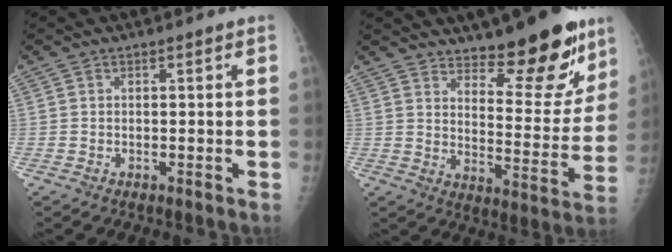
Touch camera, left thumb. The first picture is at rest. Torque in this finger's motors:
{"motor_torque": [0.39, 0.36, 0.07, -0.39, 0.14]}